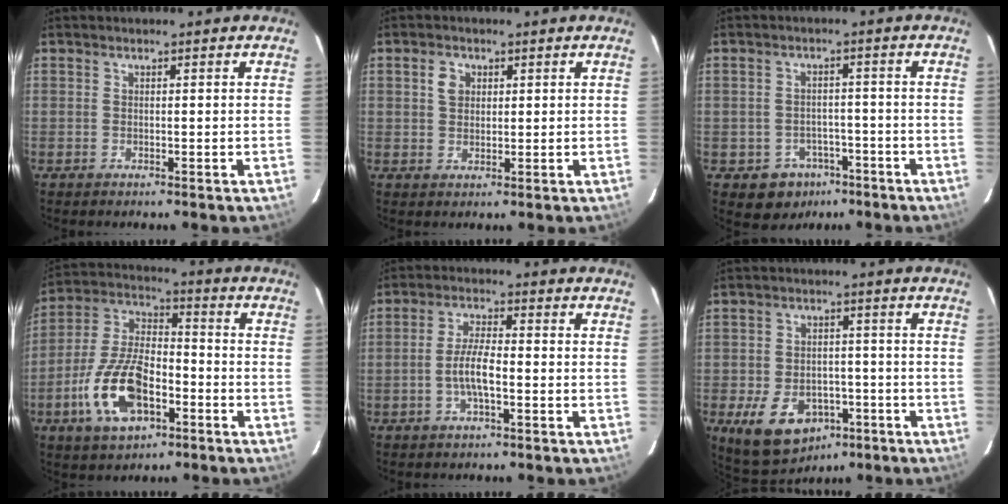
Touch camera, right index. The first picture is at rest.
{"total": 3.1, "force": [1.0, 2.5, 1.5], "torque": [-0.023, 0.010, 0.019]}
{"total": 6.7, "force": [-3.9, 5.2, 1.3], "torque": [-0.035, 0.021, -0.038]}
{"total": 15.6, "force": [-6.4, 7.8, 12.0], "torque": [-0.253, 0.007, -0.113]}
{"total": 5.6, "force": [-1.7, 1.4, 5.1], "torque": [-0.103, 0.003, -0.033]}
{"total": 12.1, "force": [-6.1, 8.5, 6.2], "torque": [-0.143, 0.001, -0.074]}